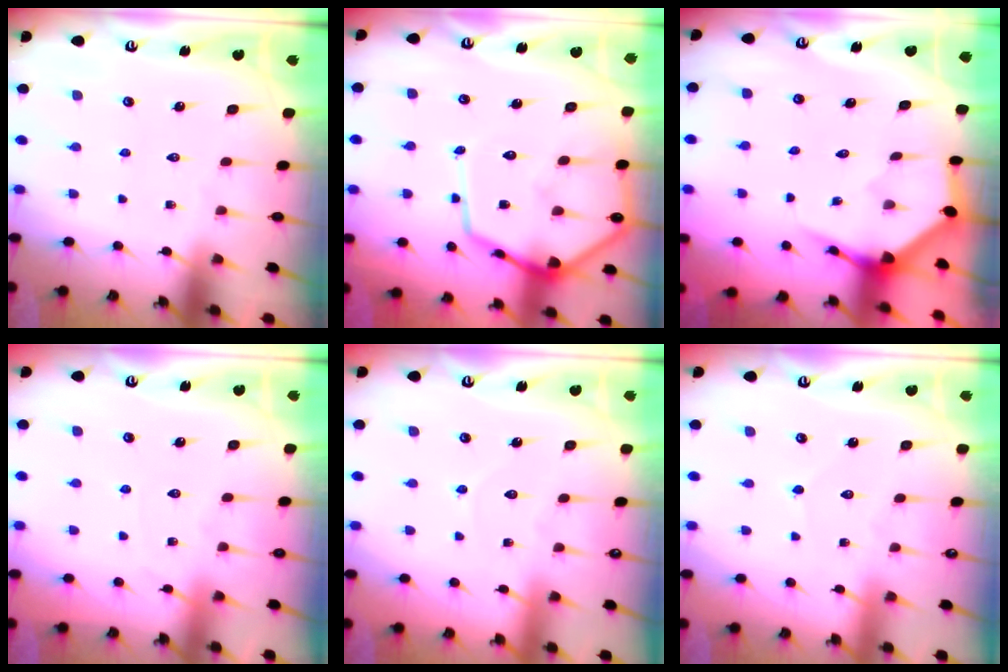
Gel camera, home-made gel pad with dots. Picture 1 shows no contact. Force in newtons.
{"total": 14.3, "press": 14.2, "slide": 1.4}
{"total": 4.0, "press": 3.9, "slide": 0.4}
{"total": 4.0, "press": 4.0, "slide": 0.5}
{"total": 3.0, "press": 3.0, "slide": 0.3}
{"total": 2.8, "press": 2.8, "slide": 0.3}